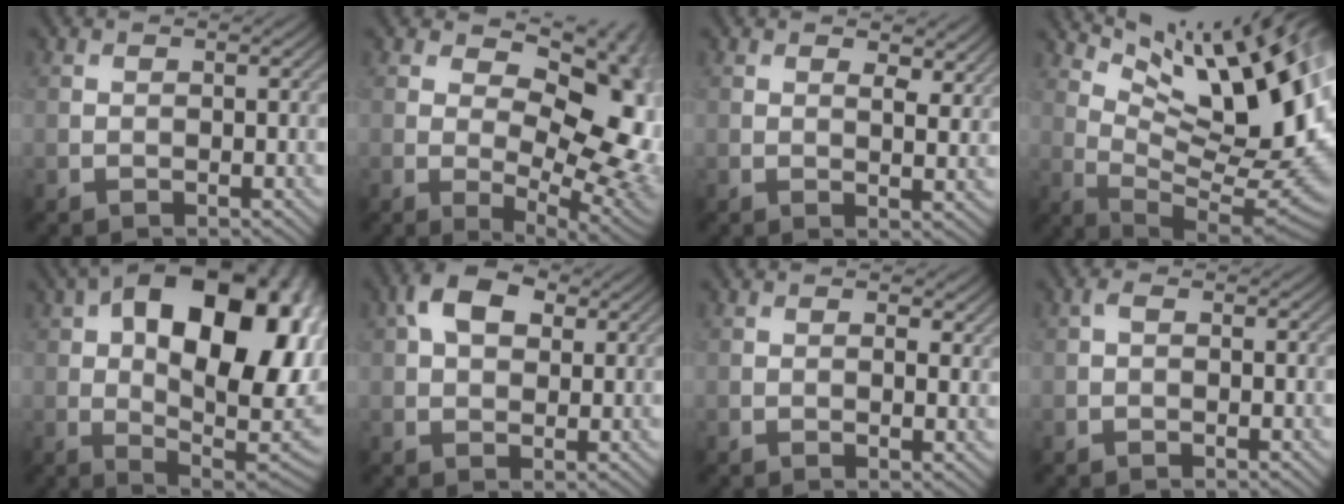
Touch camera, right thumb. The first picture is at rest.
{"total": 16.0, "force": [3.6, 9.3, 12.6], "torque": [-0.158, 0.000, 0.070]}
{"total": 5.0, "force": [3.0, 2.1, 3.5], "torque": [-0.055, -0.008, 0.043]}
{"total": 15.8, "force": [7.2, 3.9, 13.6], "torque": [-0.220, -0.001, 0.135]}
{"total": 21.5, "force": [5.3, 12.4, 16.7], "torque": [-0.250, 0.017, 0.095]}
{"total": 6.9, "force": [2.7, 4.3, 4.7], "torque": [-0.091, 0.011, 0.043]}
{"total": 2.5, "force": [1.0, 1.1, 2.0], "torque": [-0.034, -0.004, 0.018]}
{"total": 0.8, "force": [0.0, 0.5, 0.6], "torque": [-0.009, 0.001, -0.003]}